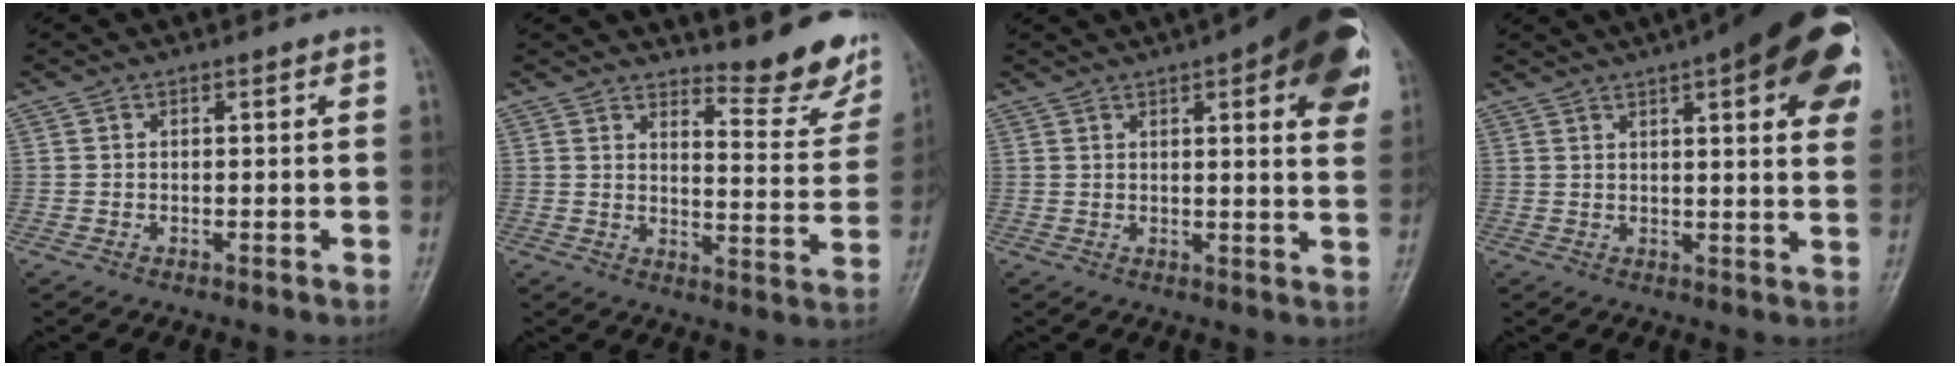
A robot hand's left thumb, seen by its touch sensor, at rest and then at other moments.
{"total": 11.9, "force": [10.8, 2.4, 4.3], "torque": [-0.028, -0.116, 0.128]}
{"total": 19.4, "force": [8.5, 5.6, 16.5], "torque": [-0.200, -0.012, 0.102]}
{"total": 22.2, "force": [9.9, 6.3, 18.9], "torque": [-0.224, 0.003, 0.124]}